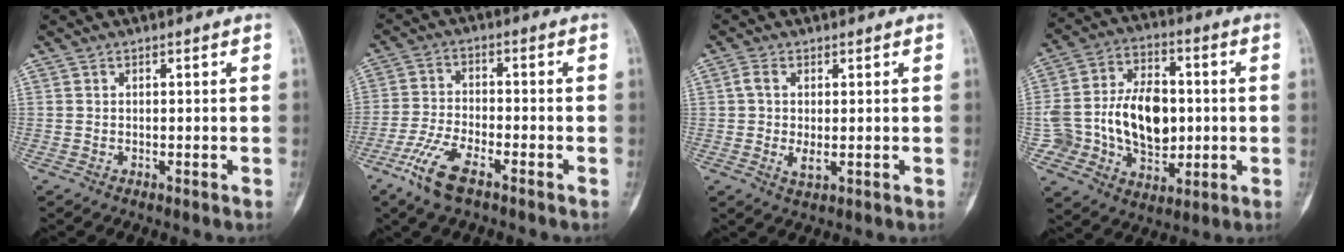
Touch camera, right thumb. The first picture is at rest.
{"total": 8.5, "force": [-5.3, 3.0, 5.9], "torque": [-0.137, 0.014, -0.104]}
{"total": 3.9, "force": [0.1, 1.9, 3.4], "torque": [-0.071, -0.002, 0.002]}
{"total": 18.8, "force": [-0.8, 12.9, 13.6], "torque": [-0.205, 0.022, -0.002]}